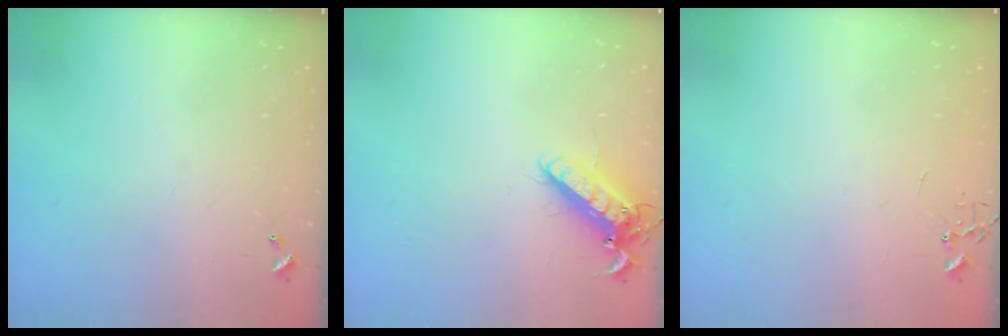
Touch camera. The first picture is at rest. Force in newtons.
{"total": 13.3, "press": 13.0, "slide": 2.5}
{"total": 0.0}